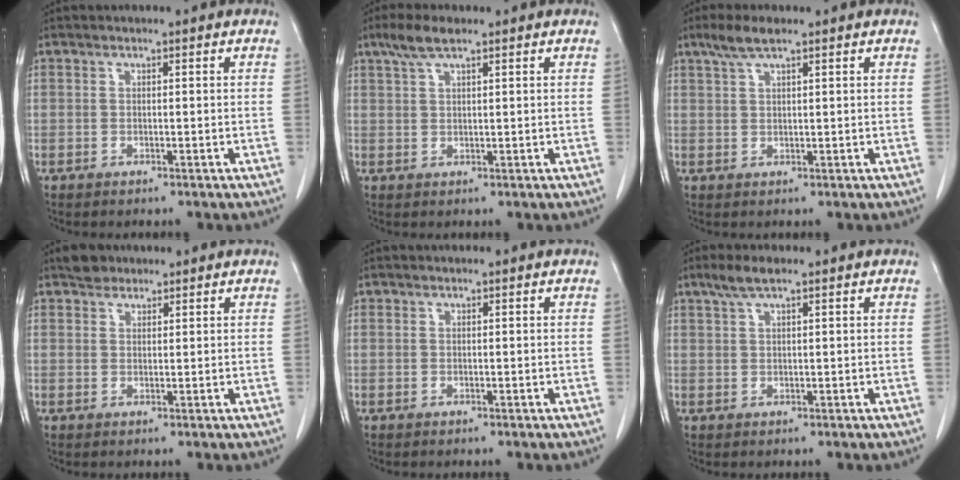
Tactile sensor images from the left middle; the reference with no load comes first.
{"total": 4.0, "force": [2.8, 0.7, 2.7], "torque": [-0.064, 0.012, 0.058]}
{"total": 3.6, "force": [2.6, 0.5, 2.5], "torque": [-0.058, 0.009, 0.054]}
{"total": 2.5, "force": [2.0, 1.4, 0.5], "torque": [-0.011, 0.007, 0.034]}
{"total": 0.0}
{"total": 3.2, "force": [2.2, 0.4, 2.2], "torque": [-0.052, 0.009, 0.047]}